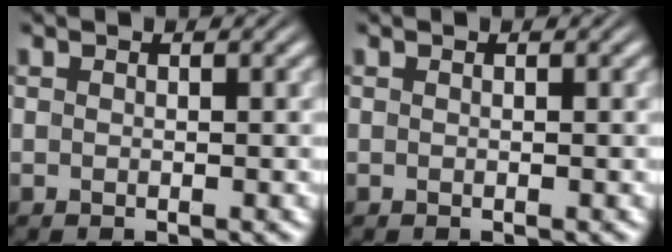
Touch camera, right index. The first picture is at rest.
{"total": 0.0}